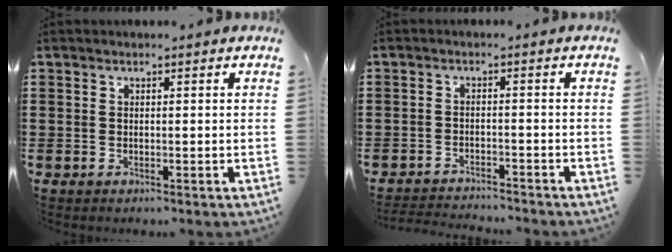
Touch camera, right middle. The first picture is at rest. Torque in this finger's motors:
{"motor_torque": [0.24, 0.06, 0.04, 0.05]}